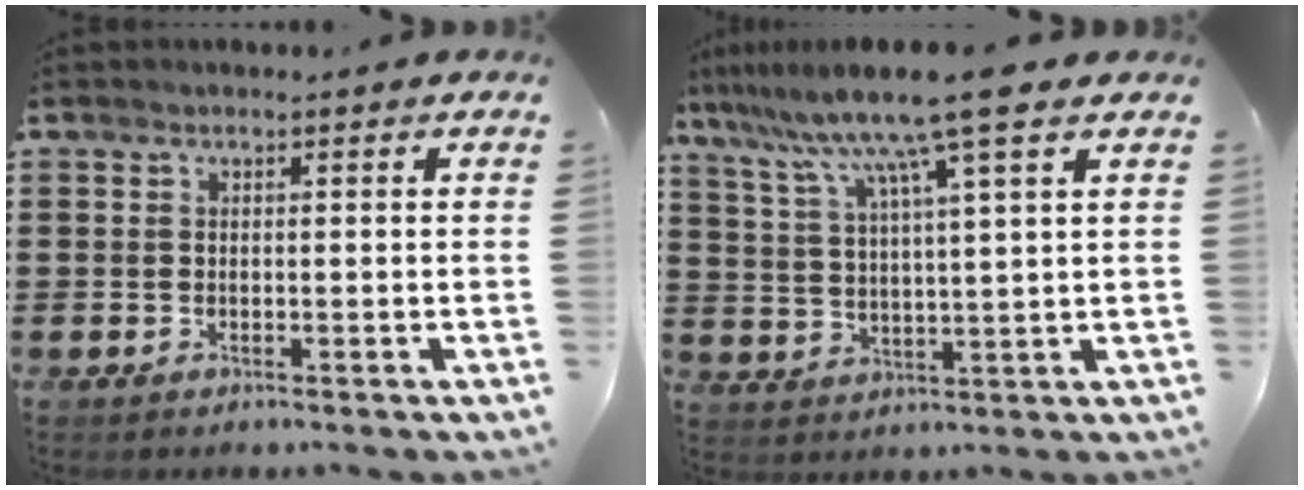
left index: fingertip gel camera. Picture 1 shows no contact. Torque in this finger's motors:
{"motor_torque": [1.36, -0.46, 1.05, 0.21]}